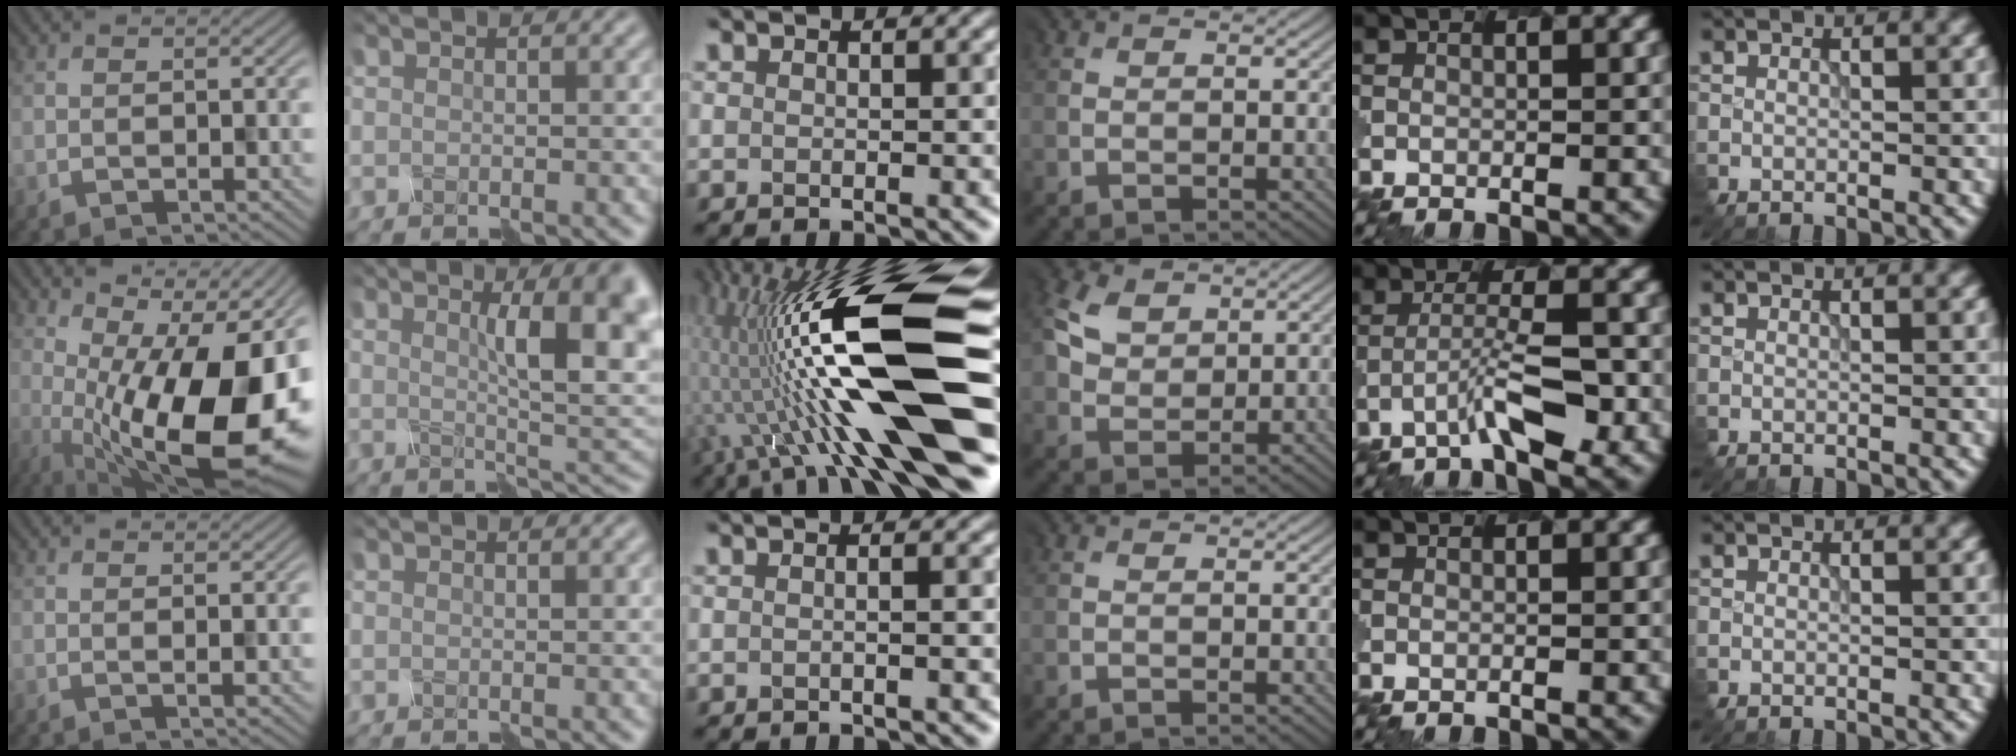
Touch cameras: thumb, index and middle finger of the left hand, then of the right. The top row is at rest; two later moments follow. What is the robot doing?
{"motion": "disassemble", "object": "hinged jar"}